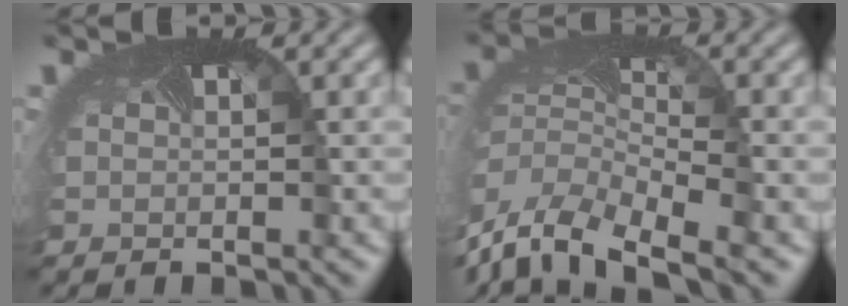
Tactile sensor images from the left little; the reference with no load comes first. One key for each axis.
{"total": 10.8, "fx": -6.0, "fy": 5.5, "fz": 7.1, "tx": -0.180, "ty": -0.033, "tz": -0.095}